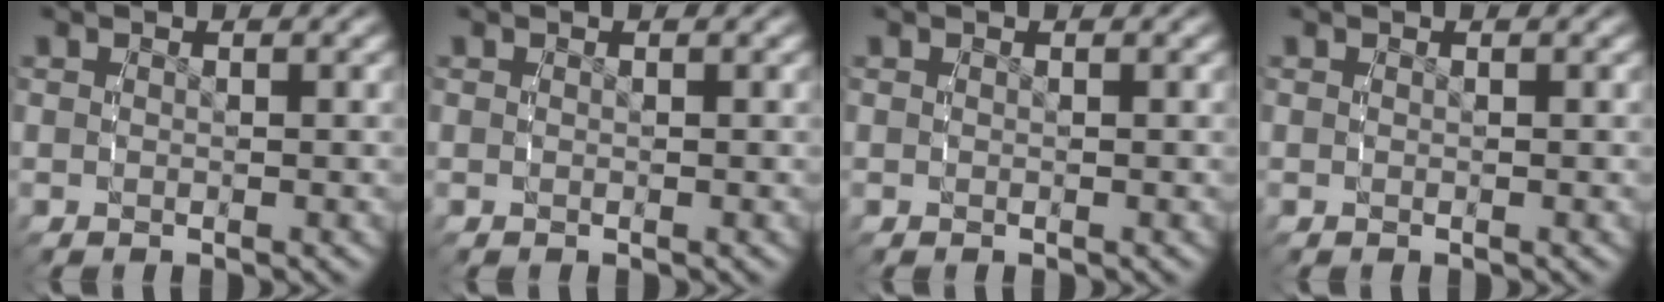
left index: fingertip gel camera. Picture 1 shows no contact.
{"total": 0.0}
{"total": 0.0}
{"total": 0.0}